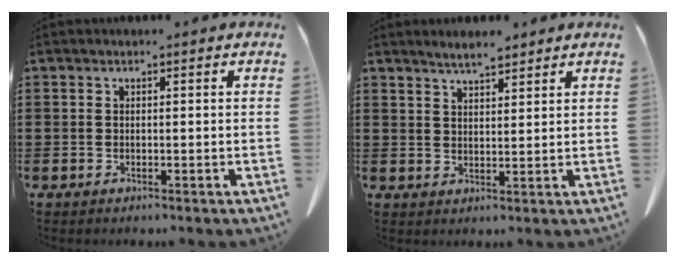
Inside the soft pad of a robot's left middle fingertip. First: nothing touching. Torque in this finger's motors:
{"motor_torque": [0.61, -0.38, 0.19, 0.02]}